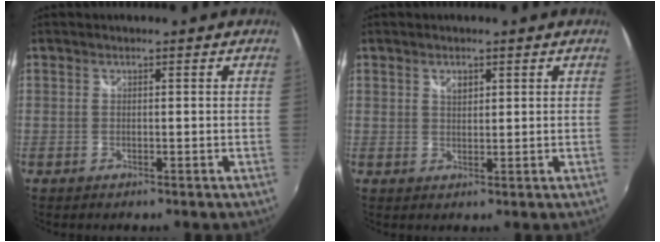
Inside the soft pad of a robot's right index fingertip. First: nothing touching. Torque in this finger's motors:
{"motor_torque": [-0.01, 0.04, 0.01, 0.03]}